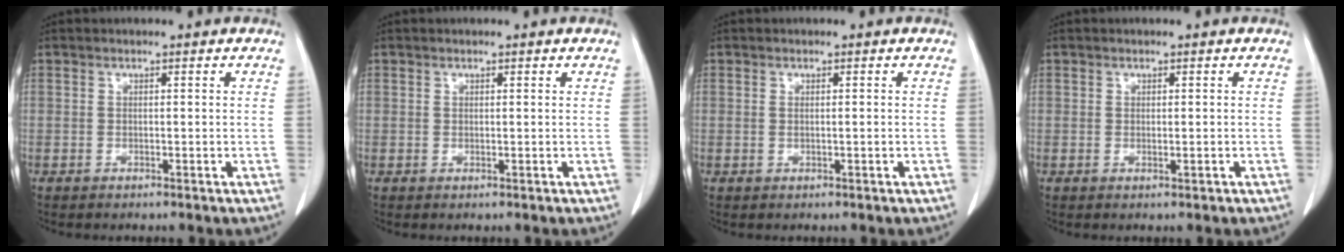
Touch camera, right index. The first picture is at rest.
{"total": 0.0}
{"total": 0.7, "force": [0.0, 0.0, 0.7], "torque": [-0.018, -0.004, 0.002]}
{"total": 0.8, "force": [-0.2, 0.3, 0.8], "torque": [-0.014, -0.004, 0.000]}